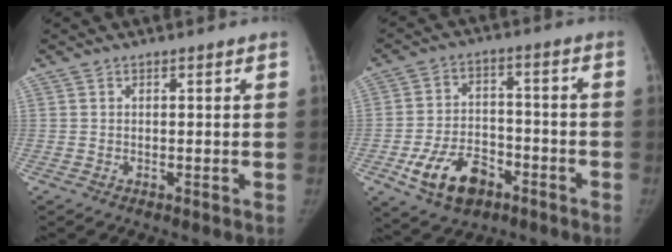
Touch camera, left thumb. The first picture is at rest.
{"total": 12.0, "force": [-6.1, 7.5, 7.1], "torque": [-0.108, 0.032, -0.098]}